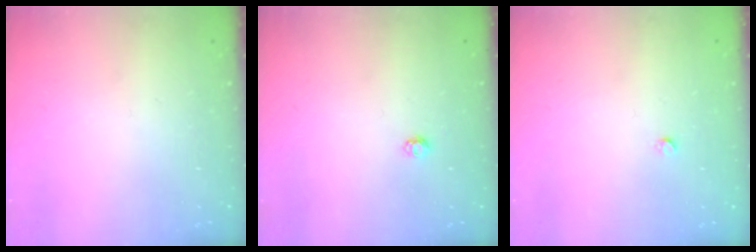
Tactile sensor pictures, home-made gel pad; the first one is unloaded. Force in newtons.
{"total": 2.9, "press": 2.9, "slide": 0.4}
{"total": 2.4, "press": 2.4, "slide": 0.3}